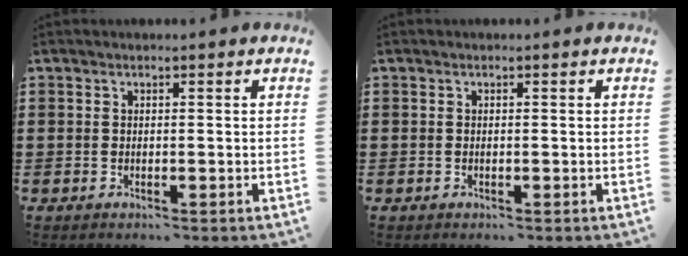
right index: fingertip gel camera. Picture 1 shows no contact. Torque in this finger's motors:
{"motor_torque": [-0.16, 0.28, 0.01, 0.00]}